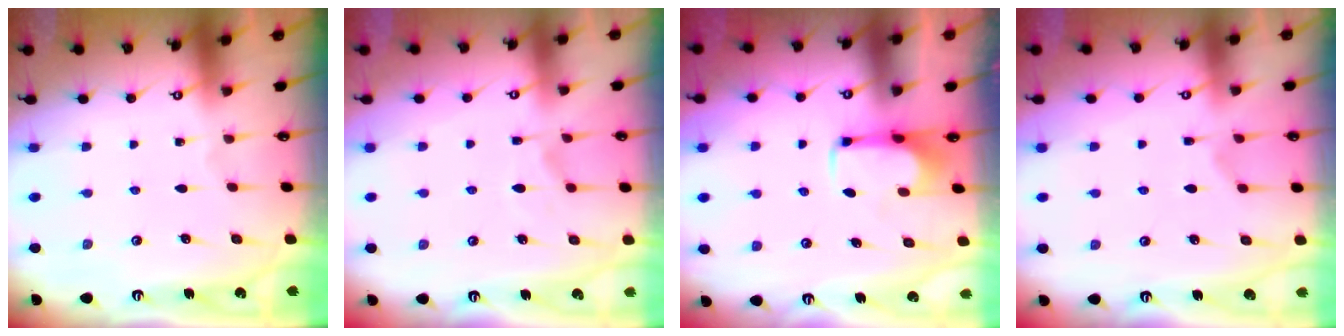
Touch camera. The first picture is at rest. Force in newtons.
{"total": 5.4, "press": 5.2, "slide": 1.3}
{"total": 2.0, "press": 2.0, "slide": 0.3}
{"total": 2.5, "press": 2.2, "slide": 1.2}